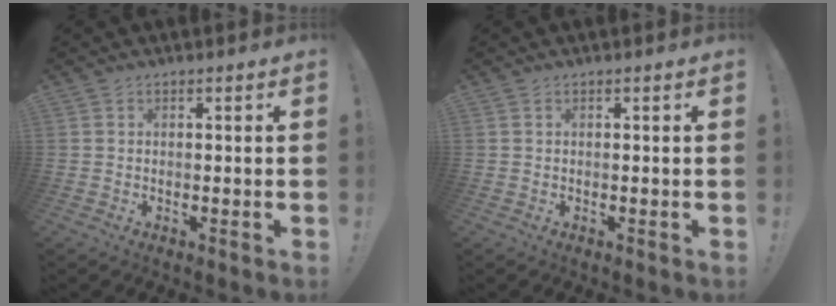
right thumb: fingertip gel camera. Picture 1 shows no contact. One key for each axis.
{"total": 0.0}